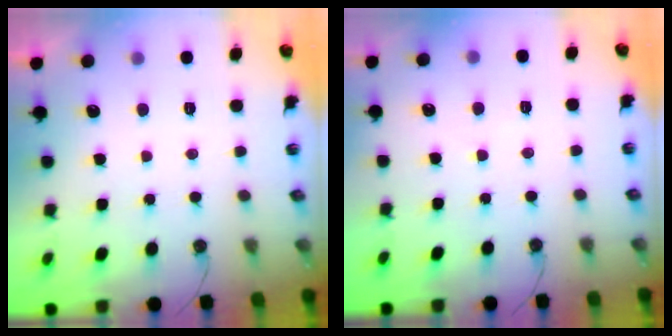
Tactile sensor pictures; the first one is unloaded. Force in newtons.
{"total": 4.2, "press": 4.2, "slide": 0.6}